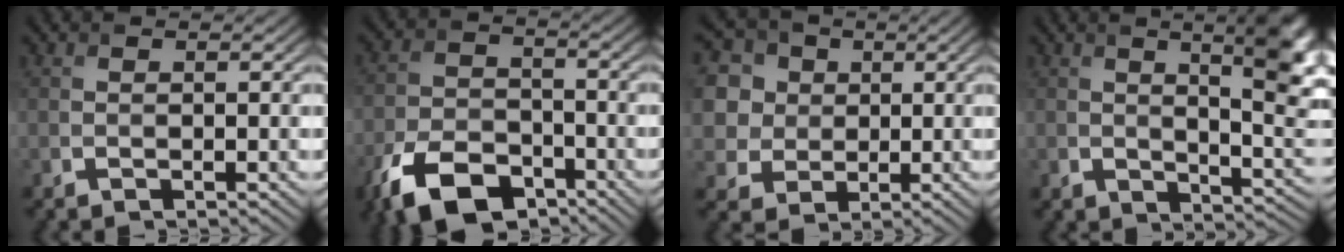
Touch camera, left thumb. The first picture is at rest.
{"total": 10.7, "force": [-7.1, 5.5, 5.8], "torque": [-0.125, -0.017, -0.140]}
{"total": 11.0, "force": [3.9, 9.2, 4.7], "torque": [-0.160, 0.020, 0.077]}
{"total": 8.9, "force": [2.8, 3.2, 7.9], "torque": [-0.112, -0.004, 0.047]}